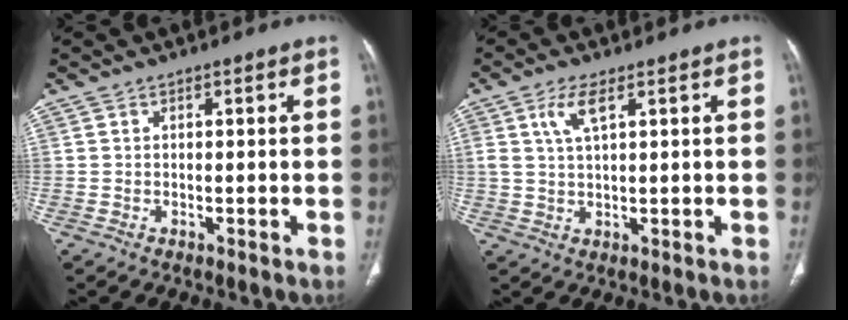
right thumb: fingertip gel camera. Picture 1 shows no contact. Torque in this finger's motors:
{"motor_torque": [0.06, 0.08, 0.25, 0.23, 0.05]}